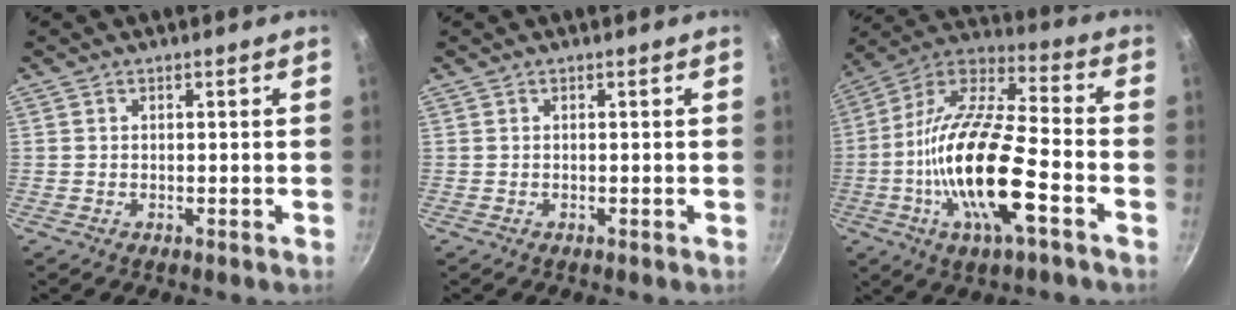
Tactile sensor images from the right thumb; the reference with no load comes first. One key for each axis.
{"total": 0.0}
{"total": 21.5, "fx": -6.2, "fy": 6.9, "fz": 19.4, "tx": -0.365, "ty": 0.030, "tz": -0.133}